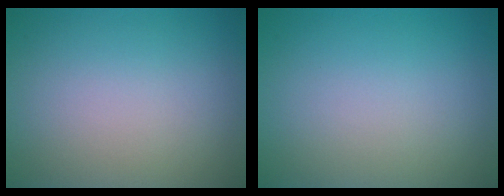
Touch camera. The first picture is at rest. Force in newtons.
{"total": 0.0}